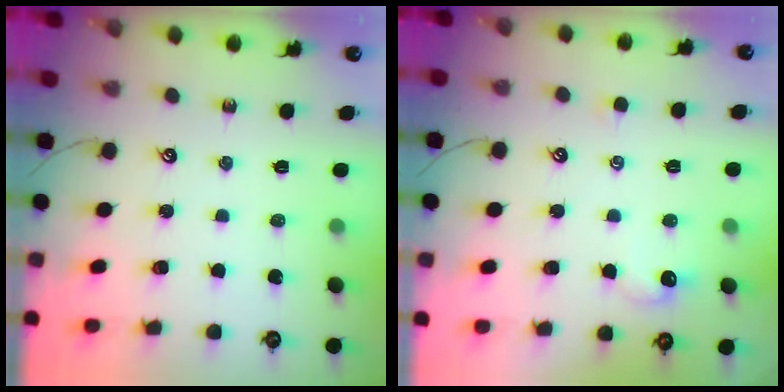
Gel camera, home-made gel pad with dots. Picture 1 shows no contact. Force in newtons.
{"total": 1.6, "press": 1.5, "slide": 0.4}